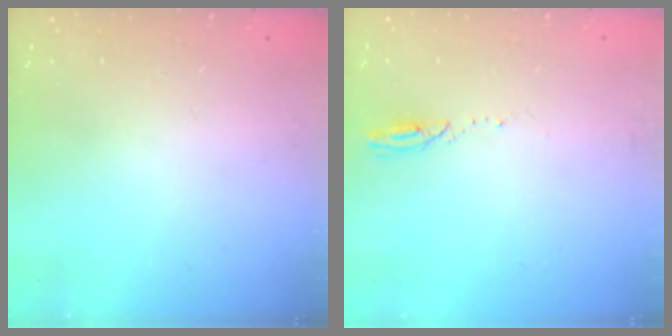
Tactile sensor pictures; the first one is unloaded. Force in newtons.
{"total": 2.4, "press": 2.4, "slide": 0.3}